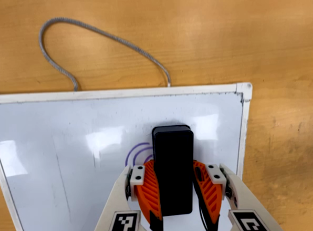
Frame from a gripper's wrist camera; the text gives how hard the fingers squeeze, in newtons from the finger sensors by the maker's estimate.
{"total": 18.6, "left": 17.9, "right": 19.3}